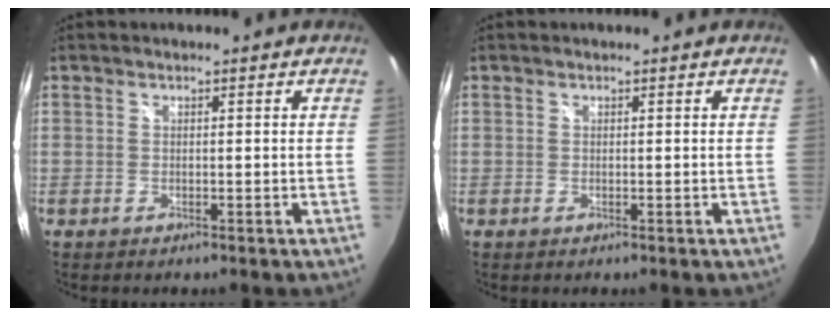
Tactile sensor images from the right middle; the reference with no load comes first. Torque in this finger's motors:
{"motor_torque": [0.00, 0.00, 0.00, 0.00]}